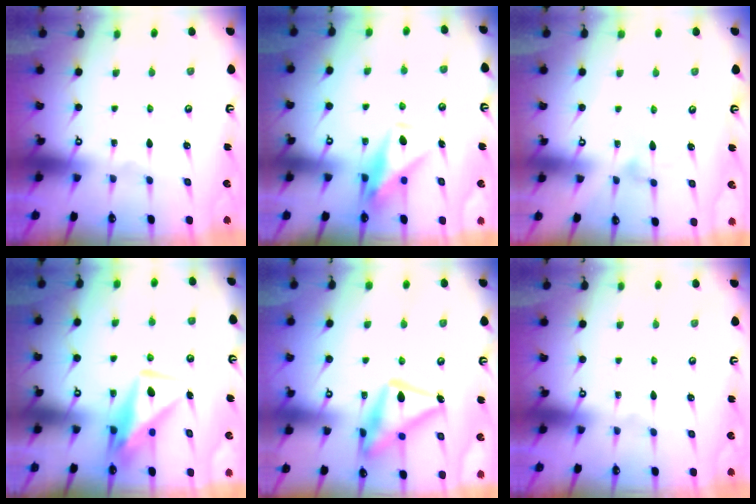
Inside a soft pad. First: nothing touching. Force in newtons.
{"total": 10.3, "press": 10.3, "slide": 0.8}
{"total": 6.6, "press": 6.6, "slide": 0.4}
{"total": 8.5, "press": 8.5, "slide": 0.8}
{"total": 19.3, "press": 19.3, "slide": 1.3}
{"total": 0.0}